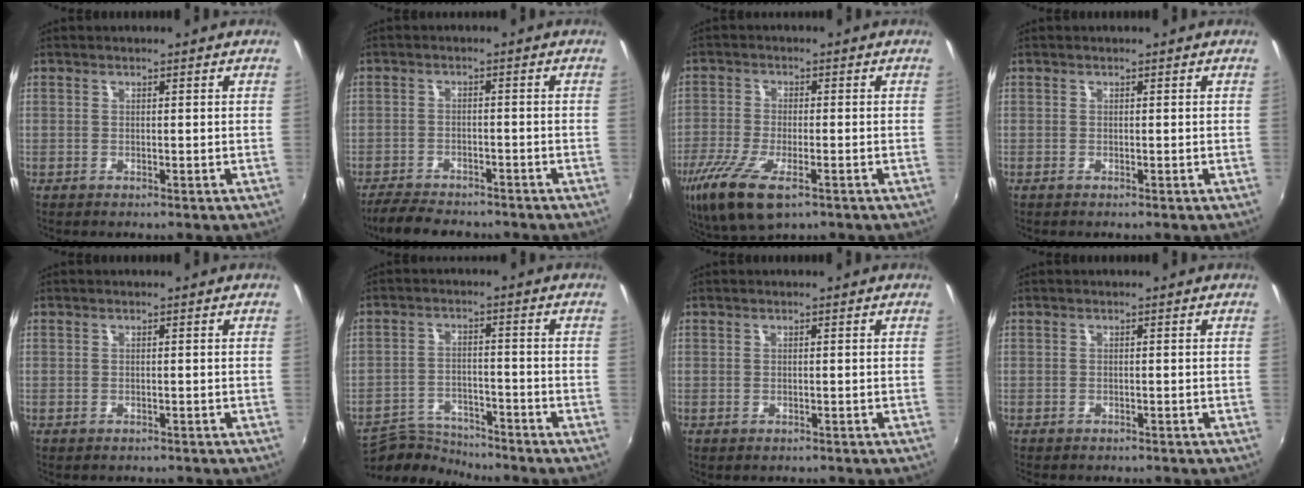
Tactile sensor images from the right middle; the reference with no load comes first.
{"total": 8.3, "force": [-7.2, 2.8, 2.9], "torque": [-0.081, -0.010, -0.115]}
{"total": 12.6, "force": [-7.1, 4.7, 9.2], "torque": [-0.207, -0.048, -0.129]}
{"total": 0.0}
{"total": 1.5, "force": [-1.3, 0.7, 0.5], "torque": [-0.013, -0.009, -0.016]}
{"total": 9.0, "force": [-8.8, 1.2, 1.6], "torque": [-0.053, -0.001, -0.158]}
{"total": 0.8, "force": [-0.6, 0.5, 0.3], "torque": [-0.009, -0.004, -0.007]}
{"total": 2.0, "force": [-1.7, 0.8, 0.6], "torque": [-0.016, -0.012, -0.023]}